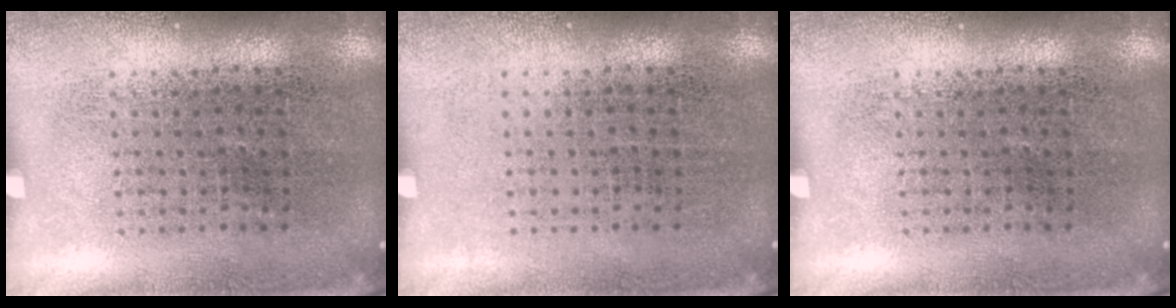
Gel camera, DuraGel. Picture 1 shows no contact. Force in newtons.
{"total": 0.0}
{"total": 0.0}